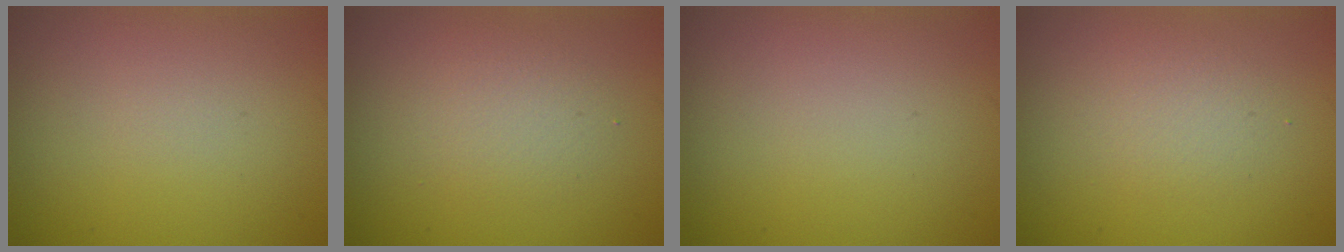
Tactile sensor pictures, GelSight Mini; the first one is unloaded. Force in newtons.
{"total": 2.2, "press": 2.2, "slide": 0.1}
{"total": 0.0}
{"total": 1.9, "press": 1.9, "slide": 0.0}